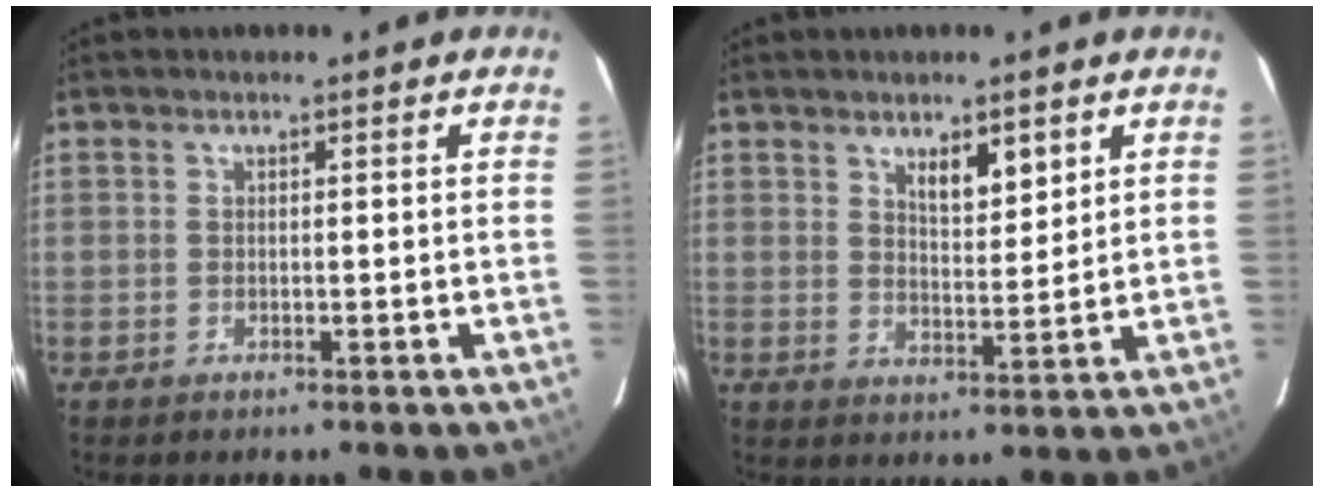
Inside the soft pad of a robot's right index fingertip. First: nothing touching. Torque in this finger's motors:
{"motor_torque": [0.09, 0.08, 0.08, 0.04]}